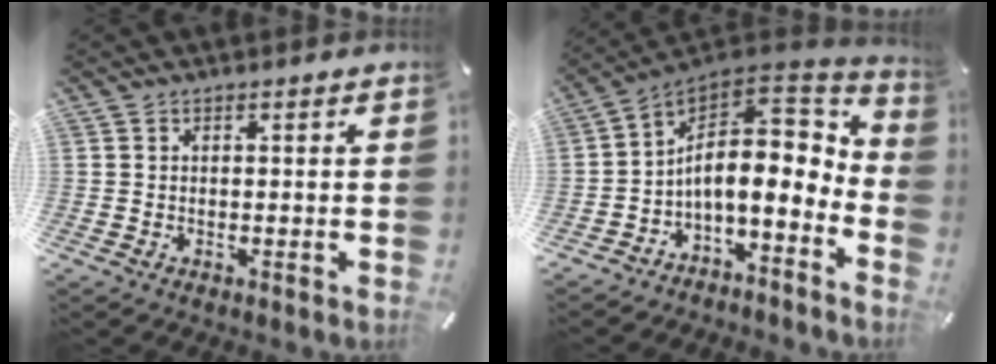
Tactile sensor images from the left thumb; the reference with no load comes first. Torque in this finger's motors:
{"motor_torque": [-0.15, 1.81, 0.77, -0.20, 0.46]}